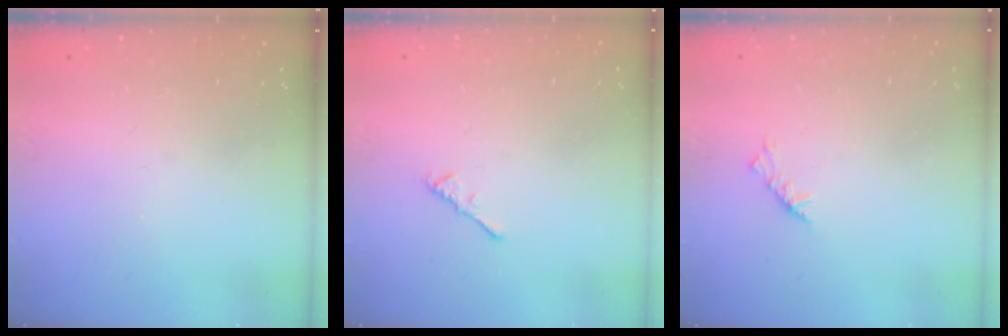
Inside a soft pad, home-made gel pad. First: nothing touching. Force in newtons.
{"total": 1.1, "press": 1.0, "slide": 0.4}
{"total": 3.7, "press": 3.7, "slide": 0.8}